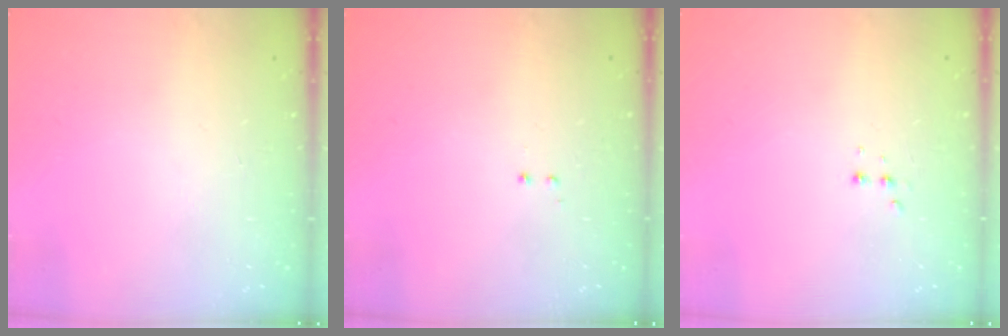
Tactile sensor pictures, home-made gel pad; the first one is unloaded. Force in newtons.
{"total": 0.5, "press": 0.5, "slide": 0.3}
{"total": 2.9, "press": 2.7, "slide": 1.0}